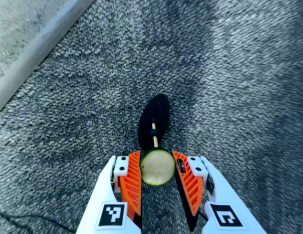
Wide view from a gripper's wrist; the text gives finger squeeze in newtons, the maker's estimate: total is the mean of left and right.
{"total": 13.2, "left": 13.4, "right": 13.1}